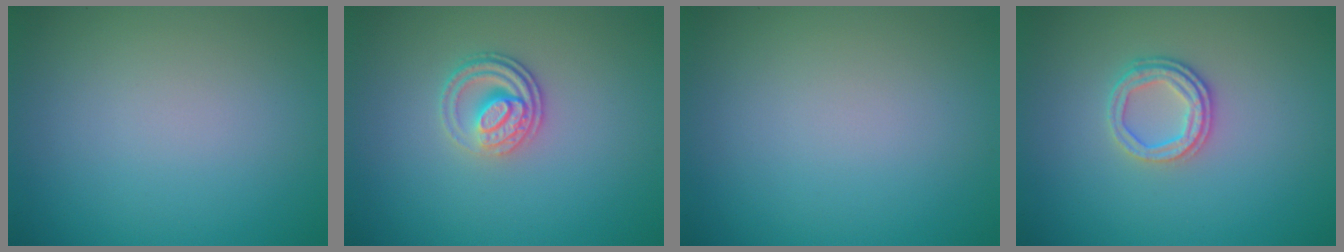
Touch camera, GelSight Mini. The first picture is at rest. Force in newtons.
{"total": 2.8, "press": 2.5, "slide": 1.4}
{"total": 0.0}
{"total": 2.6, "press": 2.3, "slide": 1.1}